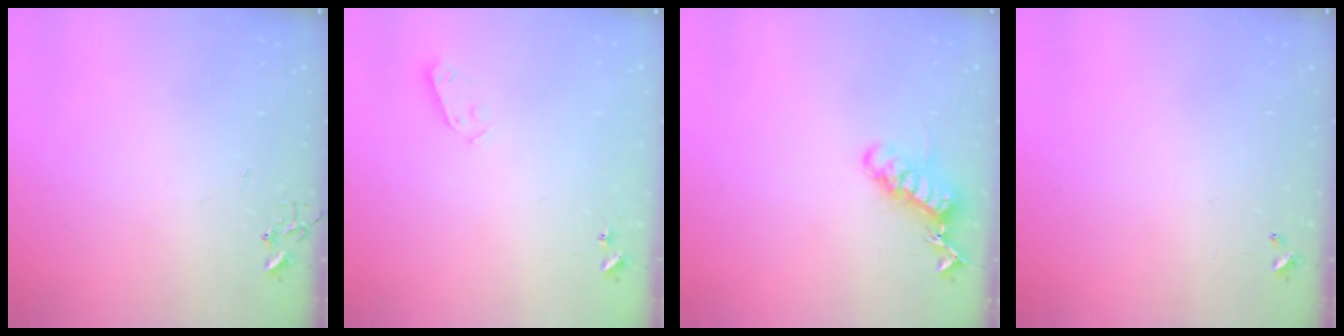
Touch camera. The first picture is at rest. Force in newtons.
{"total": 3.0, "press": 2.9, "slide": 0.9}
{"total": 13.8, "press": 13.7, "slide": 1.3}
{"total": 0.0}